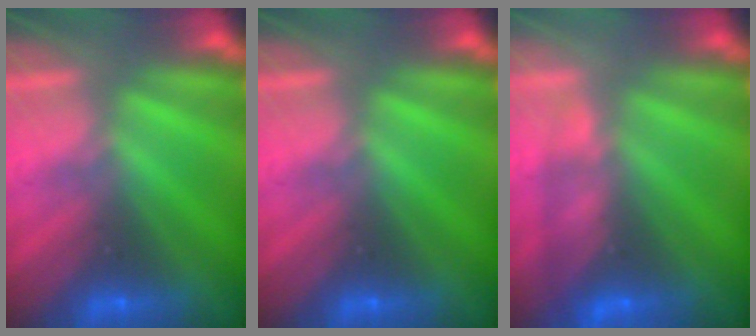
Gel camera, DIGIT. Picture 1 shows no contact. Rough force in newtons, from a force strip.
{"total": 0.0}
{"total": 5.2}